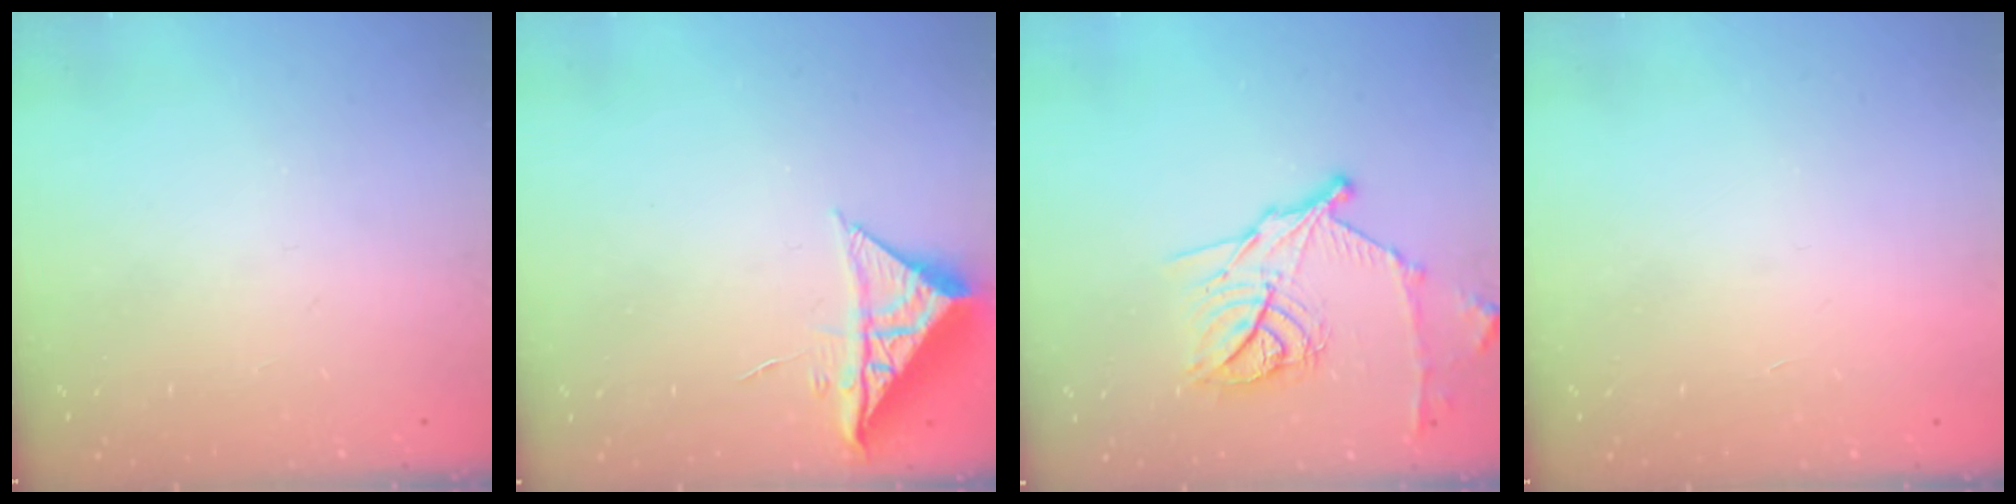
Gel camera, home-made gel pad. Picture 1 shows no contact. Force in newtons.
{"total": 8.6, "press": 8.6, "slide": 0.2}
{"total": 16.4, "press": 16.3, "slide": 1.0}
{"total": 1.7, "press": 1.7, "slide": 0.1}